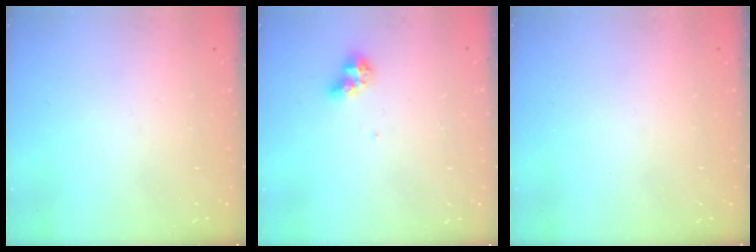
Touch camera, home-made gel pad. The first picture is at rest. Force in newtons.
{"total": 6.9, "press": 6.9, "slide": 0.2}
{"total": 0.0}